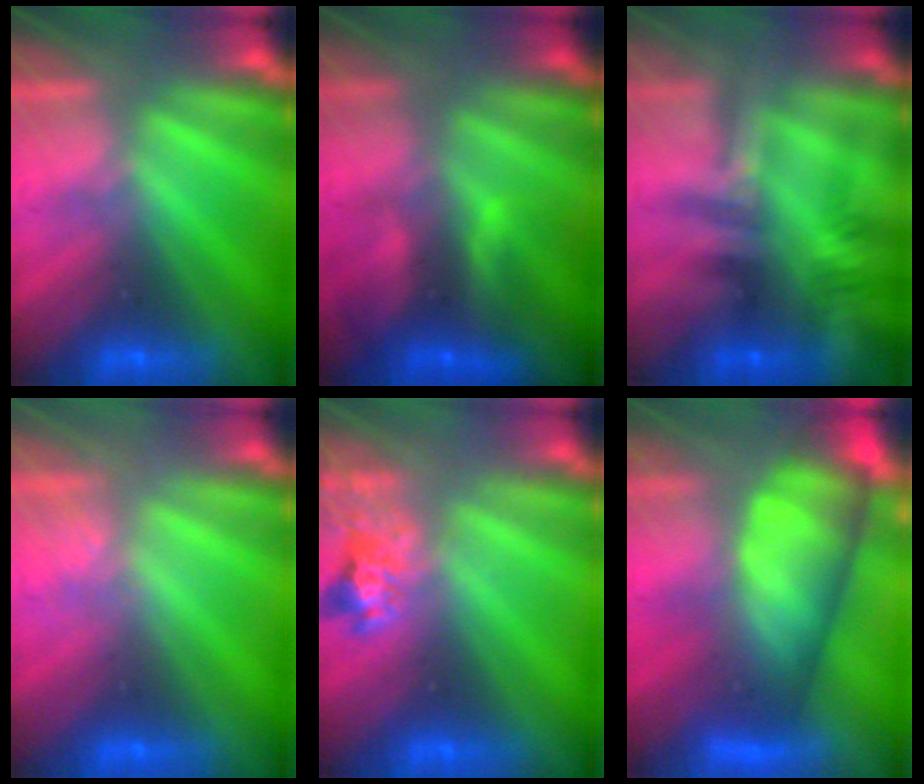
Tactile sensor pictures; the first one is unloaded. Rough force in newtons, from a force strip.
{"total": 8.0}
{"total": 2.4}
{"total": 1.7}
{"total": 2.4}
{"total": 7.4}